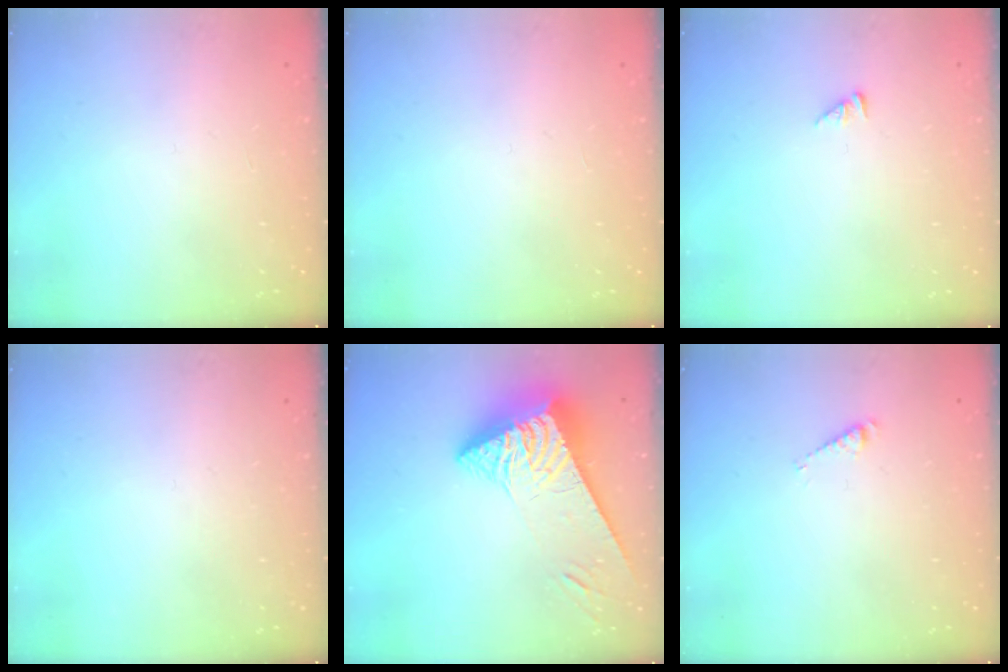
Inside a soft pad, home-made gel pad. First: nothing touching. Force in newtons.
{"total": 0.0}
{"total": 0.7, "press": 0.7, "slide": 0.1}
{"total": 0.0}
{"total": 8.3, "press": 8.2, "slide": 1.1}
{"total": 2.9, "press": 2.9, "slide": 0.3}